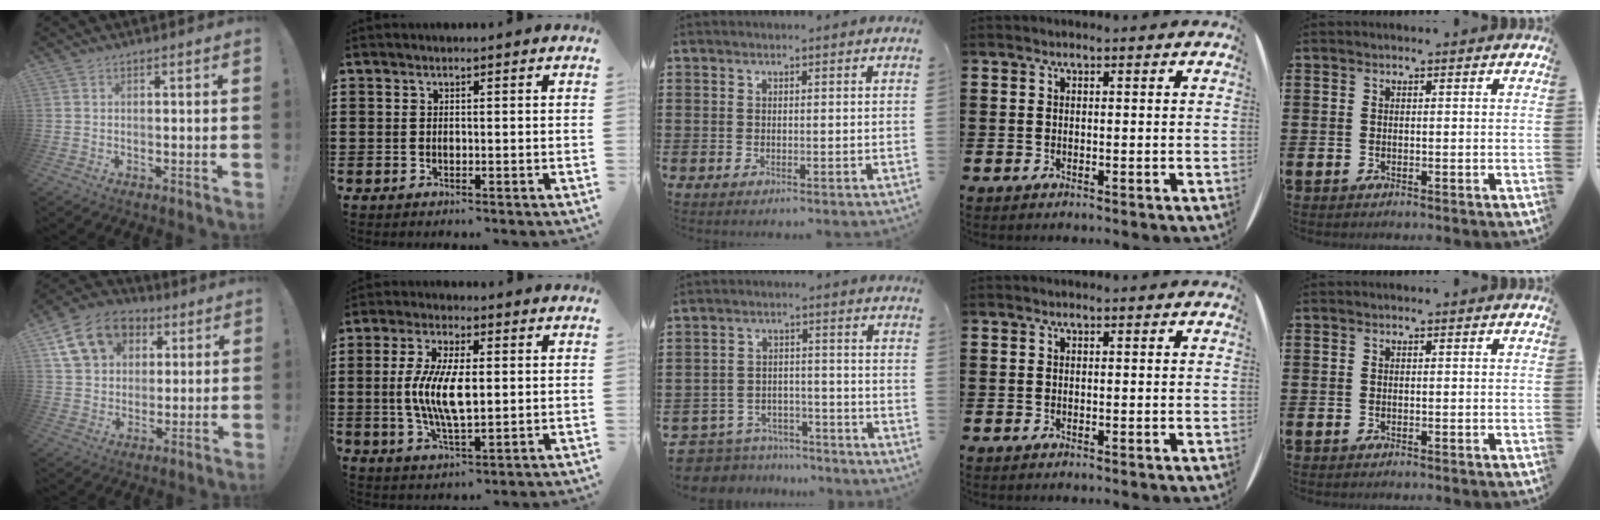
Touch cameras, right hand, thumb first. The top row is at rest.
{"thumb": {"total": 16.0, "force": [6.8, 12.2, 7.8], "torque": [-0.105, -0.021, 0.133]}, "index": {"total": 9.1, "force": [0.1, 3.4, 8.4], "torque": [-0.181, 0.000, -0.006]}, "middle": {"total": 6.0, "force": [-5.9, 1.2, 0.2], "torque": [-0.024, 0.010, -0.126]}}